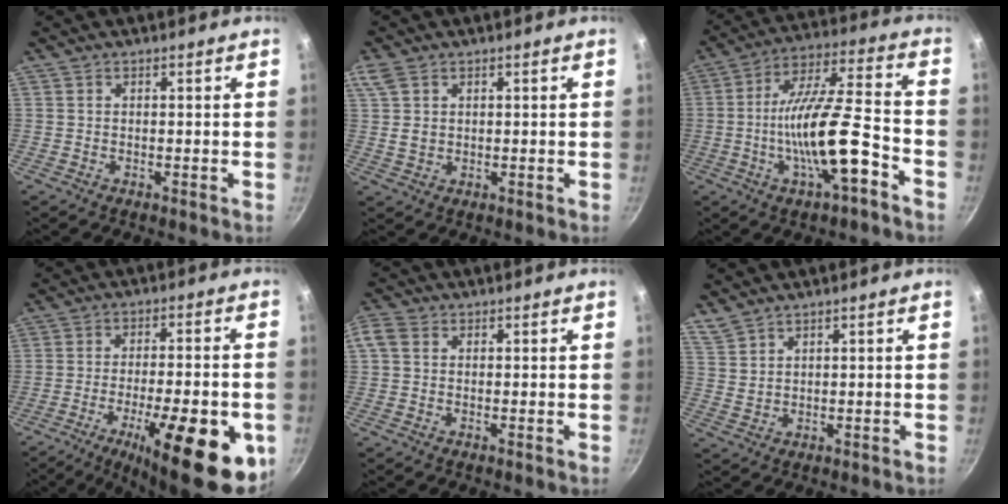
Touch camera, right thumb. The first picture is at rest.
{"total": 4.6, "force": [2.0, 3.2, 2.7], "torque": [-0.047, 0.000, 0.042]}
{"total": 16.8, "force": [-6.1, 4.4, 15.0], "torque": [-0.255, 0.041, -0.113]}
{"total": 22.5, "force": [-8.5, 7.4, 19.4], "torque": [-0.249, 0.010, -0.119]}
{"total": 3.2, "force": [0.7, 2.5, 1.8], "torque": [-0.039, 0.010, 0.005]}
{"total": 3.4, "force": [3.1, 1.1, 1.0], "torque": [-0.019, -0.008, 0.069]}